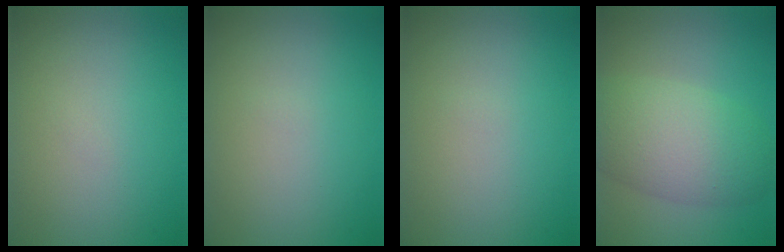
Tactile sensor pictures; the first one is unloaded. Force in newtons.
{"total": 0.0}
{"total": 0.0}
{"total": 7.0, "press": 7.0, "slide": 0.4}